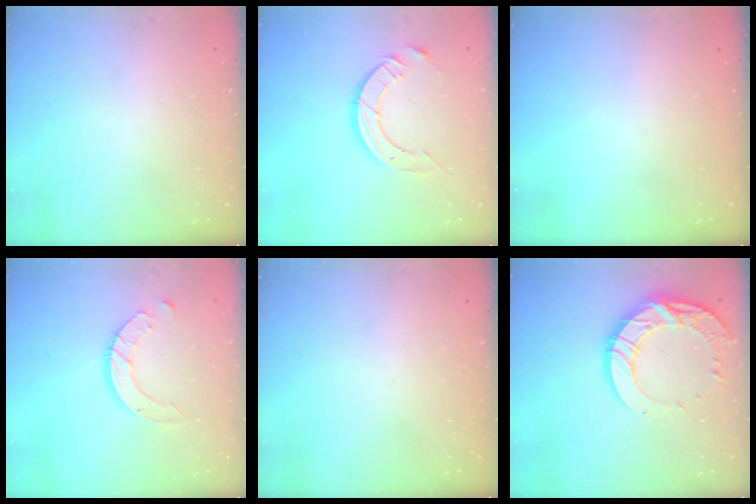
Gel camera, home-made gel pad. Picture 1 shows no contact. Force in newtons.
{"total": 10.4, "press": 10.3, "slide": 0.9}
{"total": 0.0}
{"total": 9.7, "press": 9.6, "slide": 0.8}
{"total": 0.0}
{"total": 17.3, "press": 17.2, "slide": 1.9}